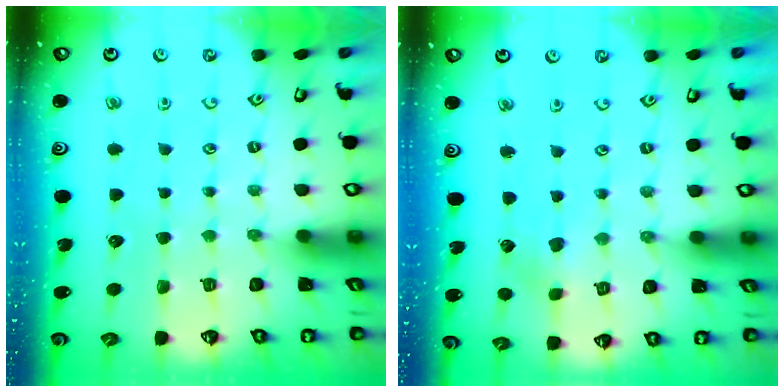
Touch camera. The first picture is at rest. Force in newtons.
{"total": 2.7, "press": 2.7, "slide": 0.4}